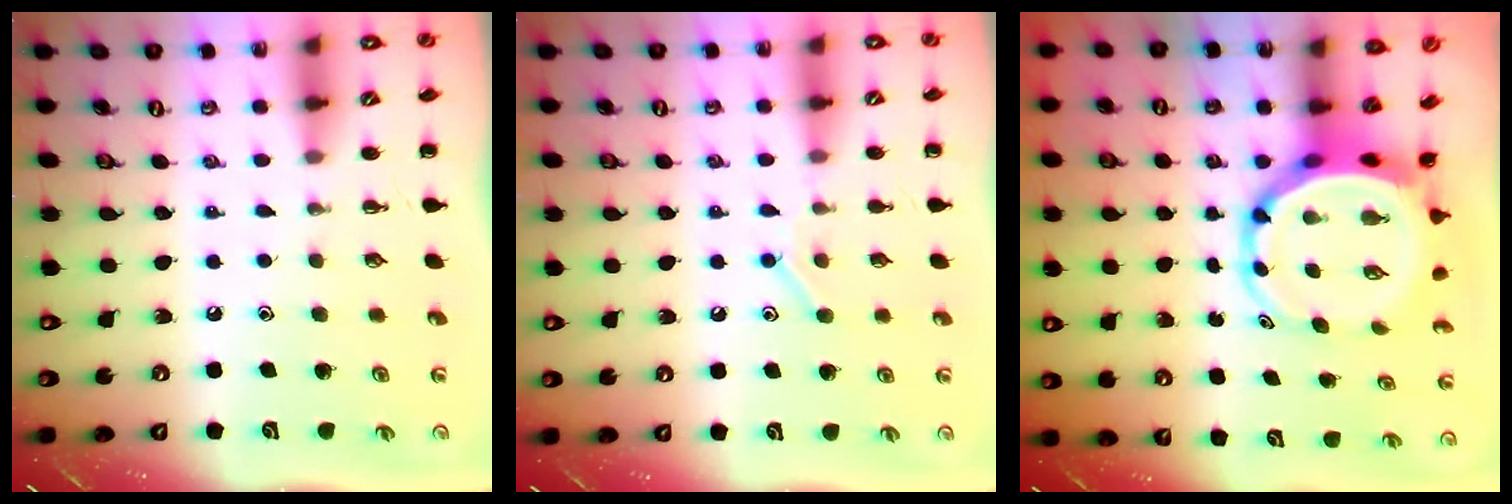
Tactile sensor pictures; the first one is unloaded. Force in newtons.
{"total": 8.4, "press": 8.3, "slide": 1.6}
{"total": 7.6, "press": 7.2, "slide": 2.3}